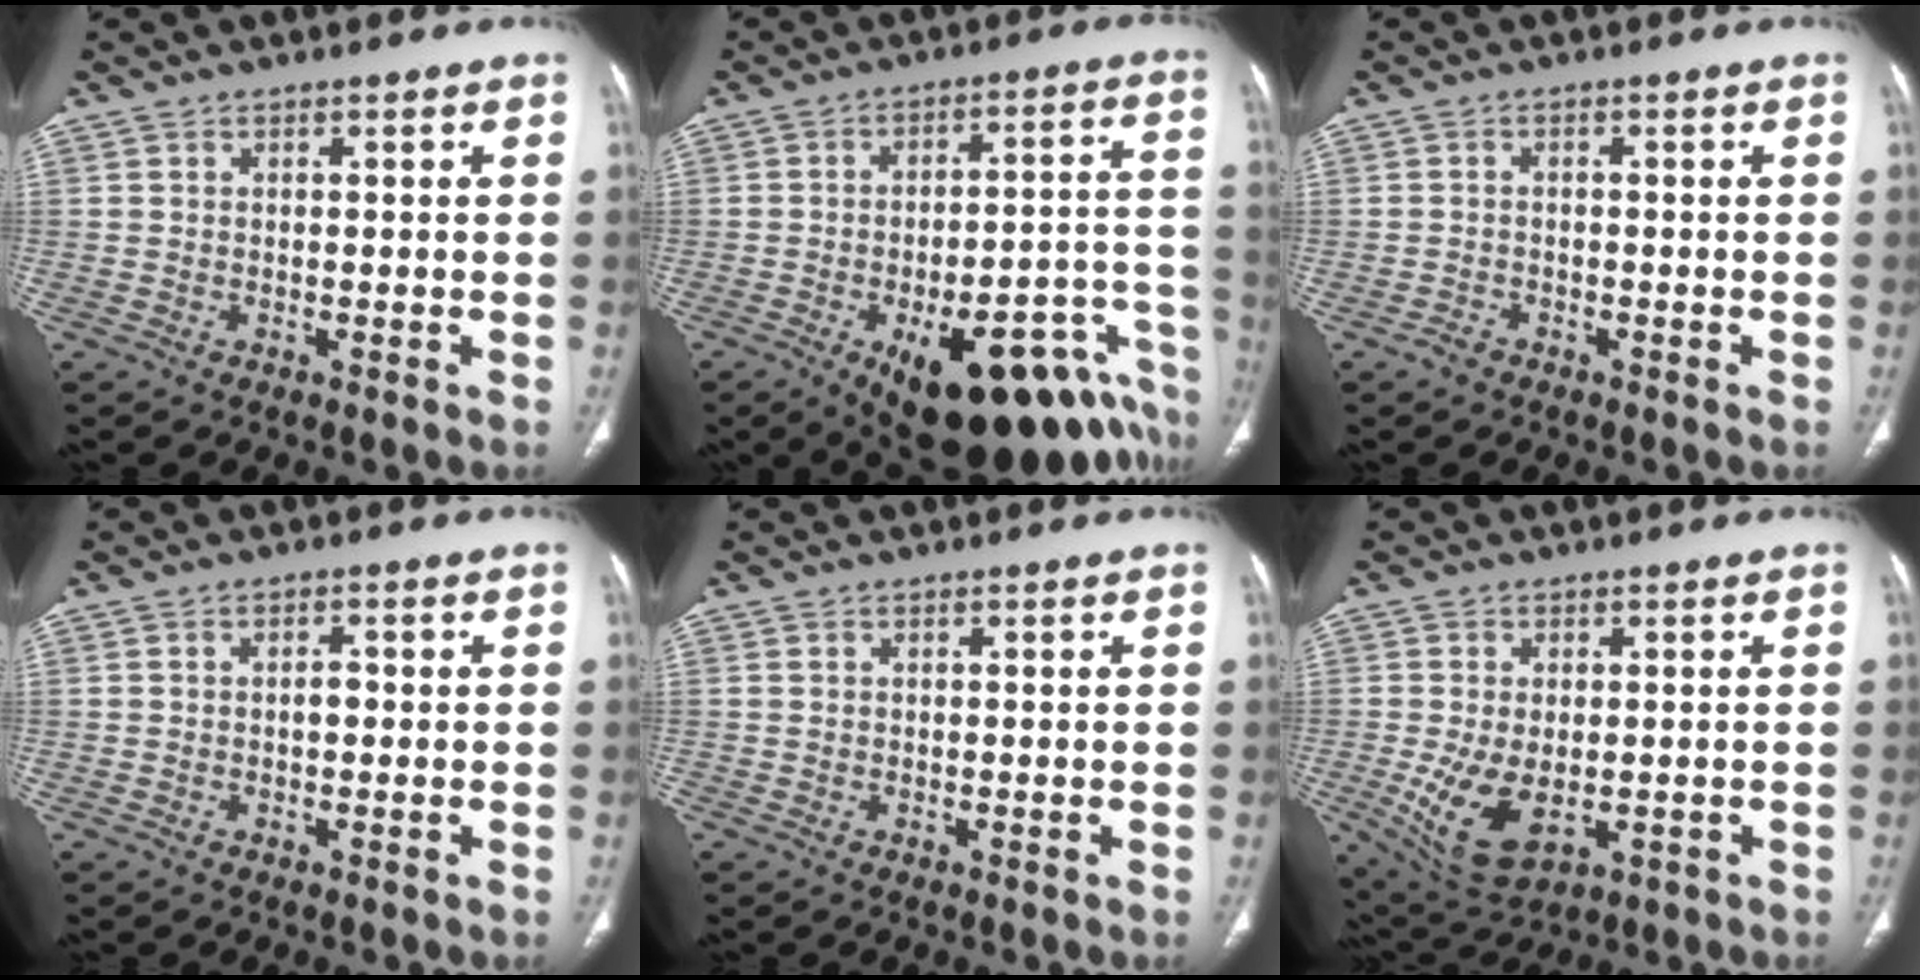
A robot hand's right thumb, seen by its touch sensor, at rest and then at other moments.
{"total": 26.8, "force": [-15.2, 10.7, 19.4], "torque": [-0.156, 0.072, -0.192]}
{"total": 1.5, "force": [-1.1, 0.9, 0.4], "torque": [-0.012, 0.006, -0.022]}
{"total": 1.4, "force": [-0.2, 0.9, 1.2], "torque": [-0.015, 0.003, -0.005]}
{"total": 0.0}
{"total": 9.7, "force": [-1.8, 5.6, 7.7], "torque": [-0.144, -0.011, -0.013]}